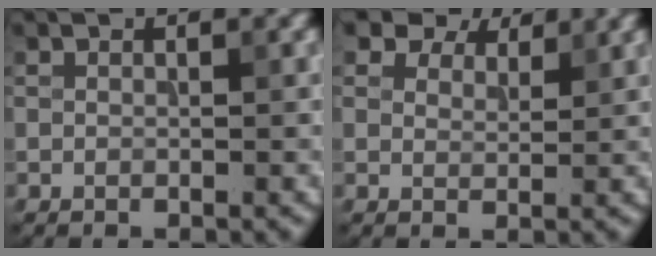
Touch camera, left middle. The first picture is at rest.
{"total": 6.4, "force": [5.3, 2.8, 2.1], "torque": [-0.058, -0.004, 0.090]}